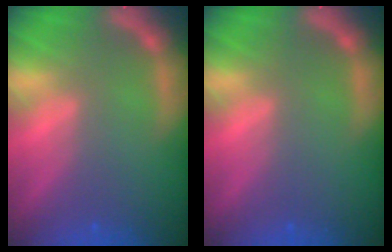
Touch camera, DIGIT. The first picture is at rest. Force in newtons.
{"total": 0.0}